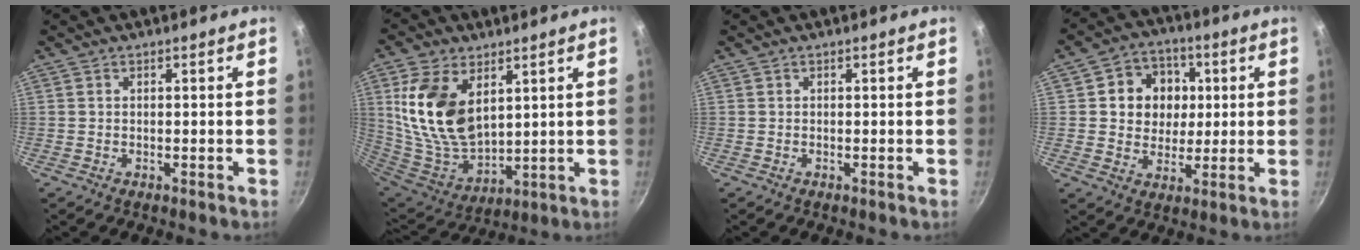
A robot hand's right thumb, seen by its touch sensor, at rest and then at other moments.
{"total": 17.8, "force": [5.8, 10.7, 12.9], "torque": [-0.238, -0.042, 0.126]}
{"total": 0.0}
{"total": 11.3, "force": [2.0, 9.9, 5.1], "torque": [-0.042, 0.002, 0.026]}